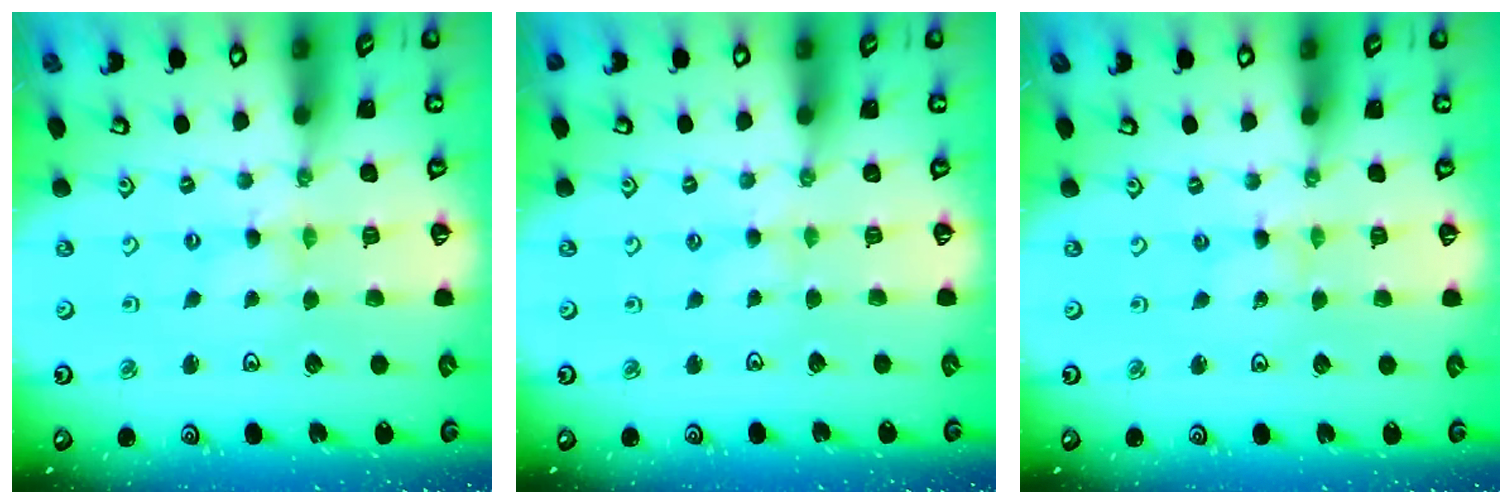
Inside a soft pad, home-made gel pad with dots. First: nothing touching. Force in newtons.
{"total": 1.5, "press": 1.4, "slide": 0.4}
{"total": 0.0}